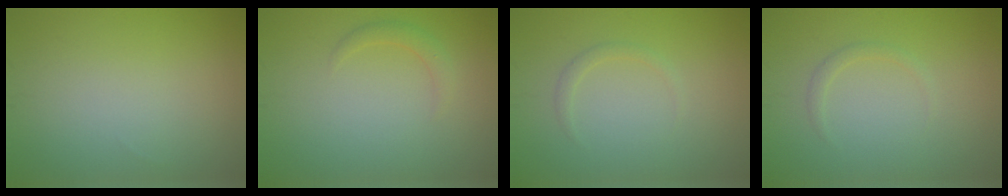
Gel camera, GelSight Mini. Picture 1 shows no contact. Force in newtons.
{"total": 1.3, "press": 1.3, "slide": 0.1}
{"total": 0.9, "press": 0.9, "slide": 0.1}
{"total": 0.9, "press": 0.9, "slide": 0.1}